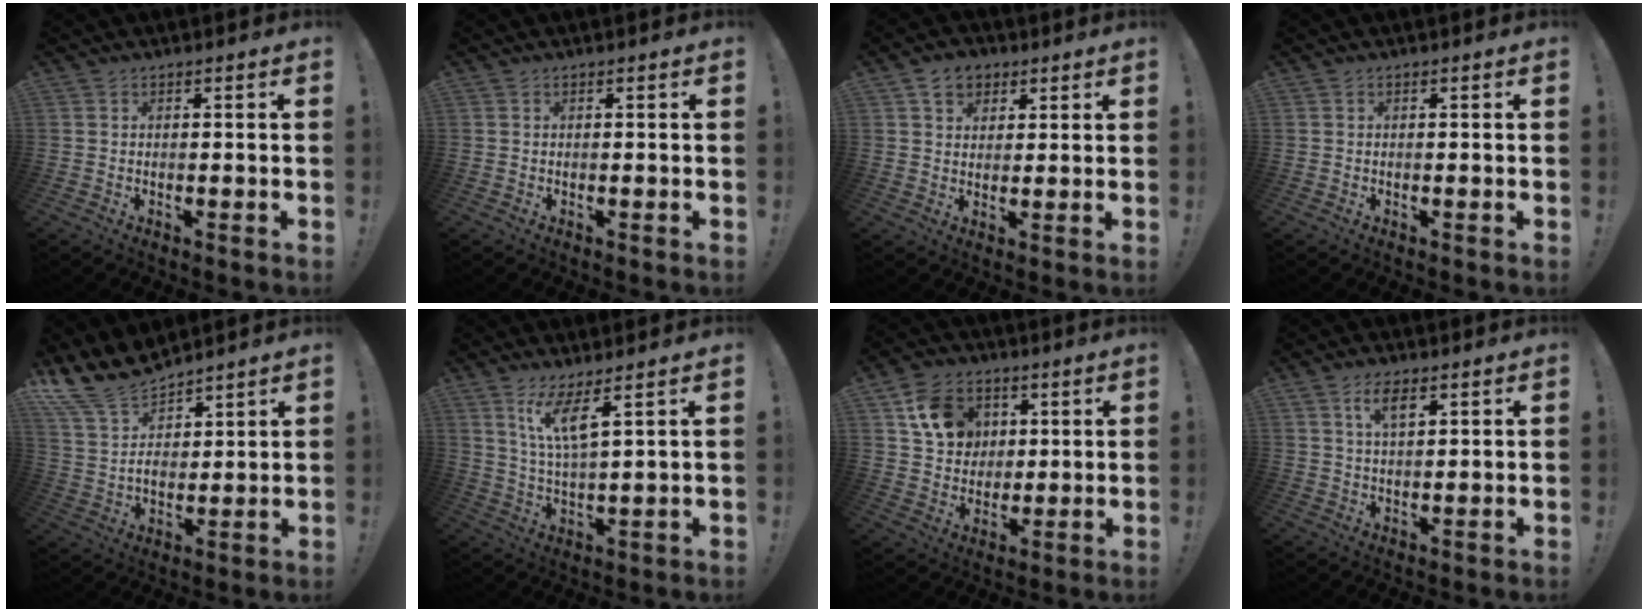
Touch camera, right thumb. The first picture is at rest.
{"total": 0.0}
{"total": 7.1, "force": [3.7, 5.4, 2.7], "torque": [-0.033, -0.011, 0.070]}
{"total": 0.0}
{"total": 13.9, "force": [11.7, 6.0, 4.7], "torque": [-0.107, -0.081, 0.221]}
{"total": 9.4, "force": [5.6, 1.7, 7.4], "torque": [-0.138, -0.023, 0.095]}
{"total": 14.0, "force": [5.2, 11.1, 6.8], "torque": [-0.098, -0.009, 0.106]}
{"total": 5.6, "force": [2.9, 2.4, 4.2], "torque": [-0.065, -0.010, 0.047]}